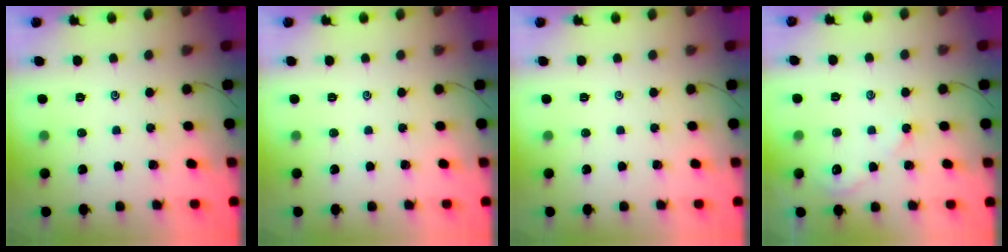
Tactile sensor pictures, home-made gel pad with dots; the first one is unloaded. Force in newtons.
{"total": 0.0}
{"total": 0.0}
{"total": 2.5, "press": 2.4, "slide": 0.4}